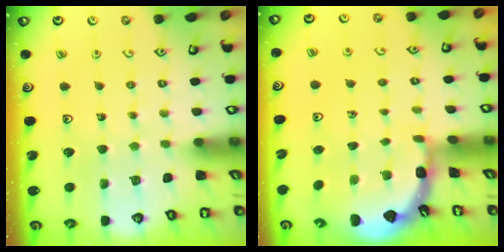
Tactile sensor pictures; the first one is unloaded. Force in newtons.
{"total": 1.7, "press": 1.6, "slide": 0.1}